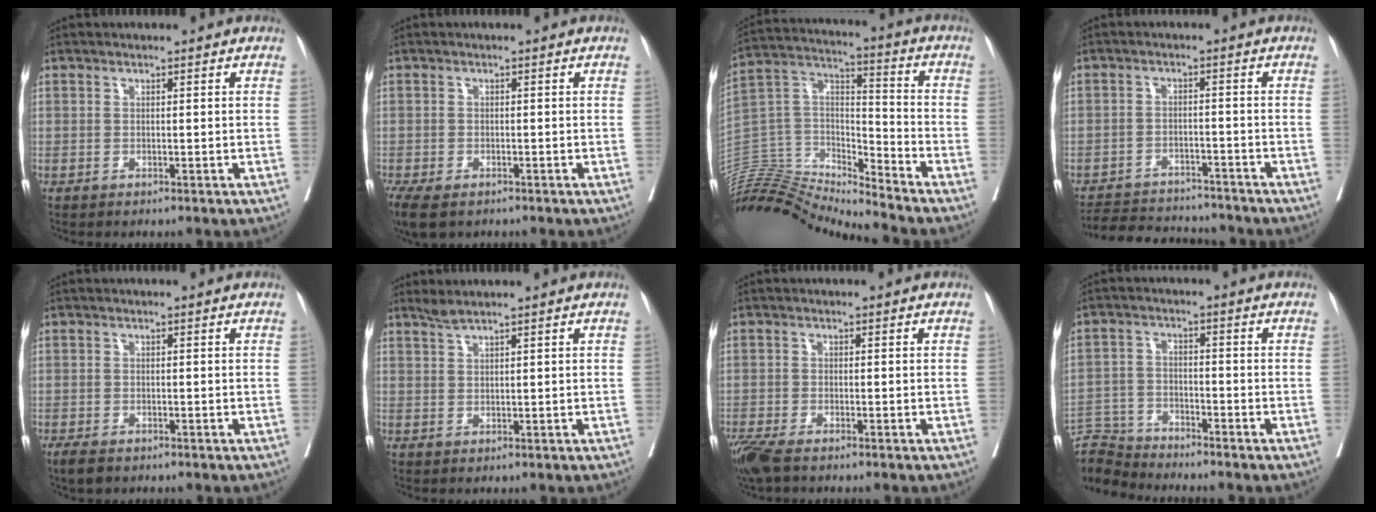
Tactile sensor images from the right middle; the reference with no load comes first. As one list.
[{"total": 7.8, "force": [-5.0, 4.1, 4.3], "torque": [-0.099, -0.015, -0.077]}, {"total": 16.0, "force": [-15.8, -0.4, 2.1], "torque": [-0.027, 0.055, -0.298]}, {"total": 10.3, "force": [-9.7, 3.0, 2.0], "torque": [-0.030, 0.006, -0.140]}, {"total": 2.8, "force": [-2.0, 1.2, 1.5], "torque": [-0.025, -0.004, -0.029]}, {"total": 1.7, "force": [1.5, -0.5, 0.6], "torque": [-0.012, 0.004, 0.034]}, {"total": 5.1, "force": [-3.8, 1.3, 3.1], "torque": [-0.066, -0.015, -0.070]}, {"total": 7.3, "force": [-7.3, 0.3, -0.8], "torque": [0.014, 0.006, -0.141]}]